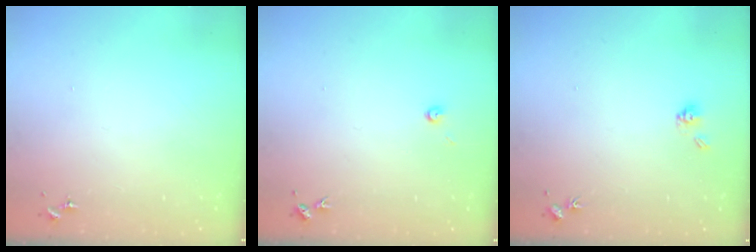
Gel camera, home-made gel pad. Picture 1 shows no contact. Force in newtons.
{"total": 3.2, "press": 3.2, "slide": 0.3}
{"total": 5.0, "press": 4.6, "slide": 1.7}